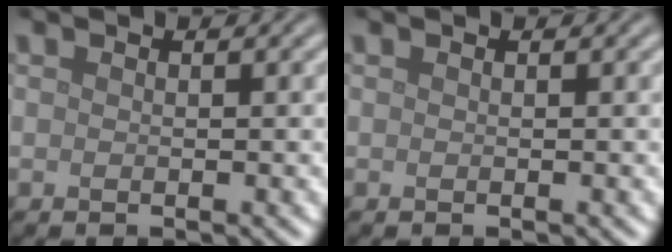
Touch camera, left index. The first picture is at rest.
{"total": 0.0}